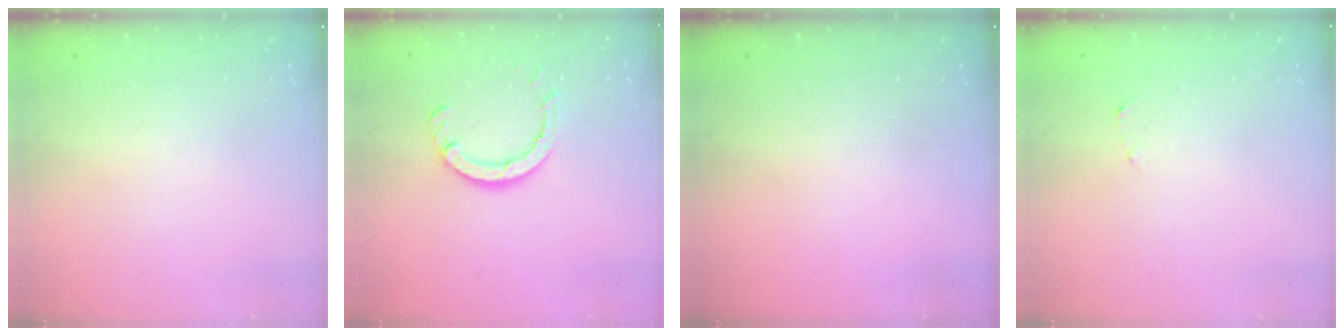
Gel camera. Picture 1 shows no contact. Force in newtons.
{"total": 5.7, "press": 5.6, "slide": 0.7}
{"total": 0.0}
{"total": 1.5, "press": 1.5, "slide": 0.2}